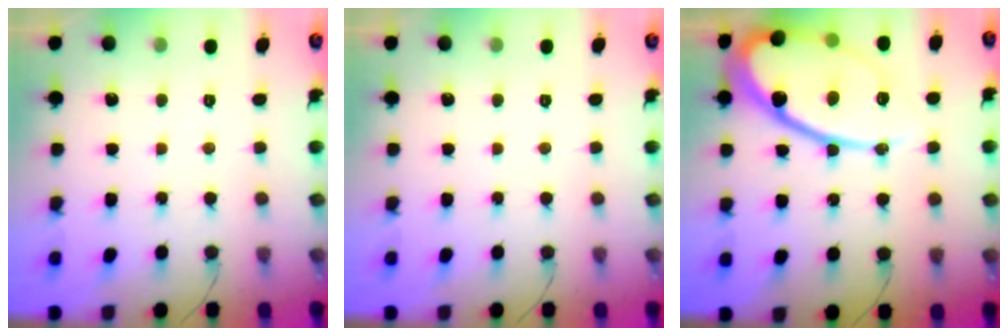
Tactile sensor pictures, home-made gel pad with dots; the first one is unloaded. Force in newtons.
{"total": 0.0}
{"total": 22.7, "press": 22.6, "slide": 2.3}